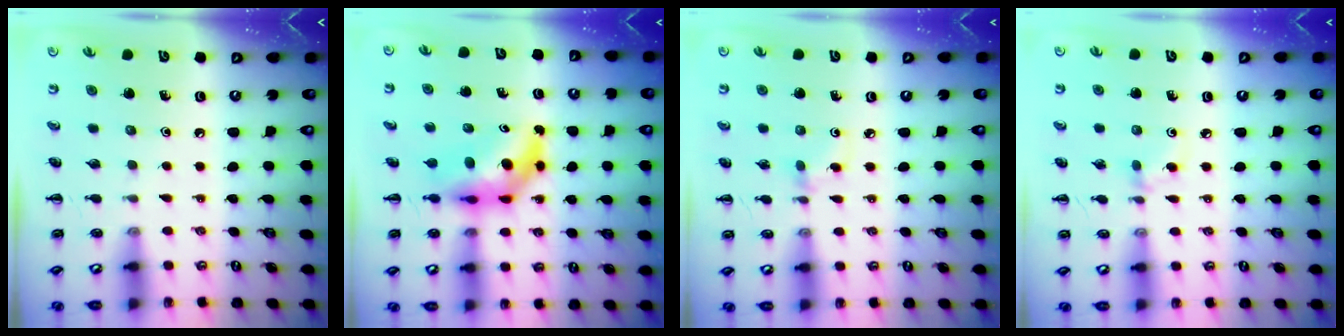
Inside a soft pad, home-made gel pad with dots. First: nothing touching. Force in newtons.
{"total": 6.2, "press": 5.9, "slide": 2.0}
{"total": 2.7, "press": 2.4, "slide": 1.1}
{"total": 5.1, "press": 4.8, "slide": 1.7}